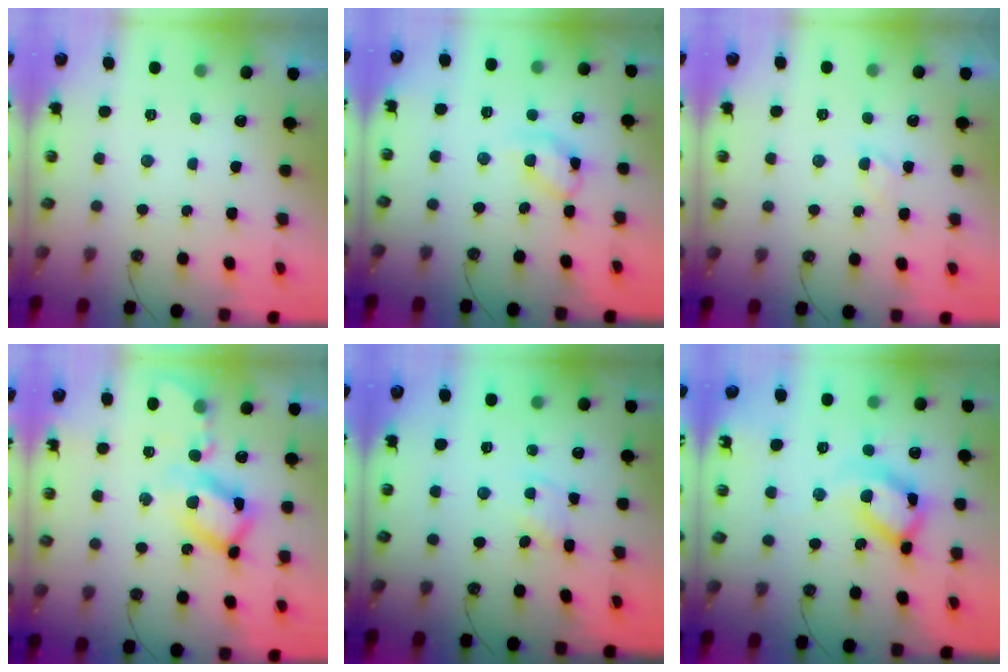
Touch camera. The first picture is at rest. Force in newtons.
{"total": 11.1, "press": 11.0, "slide": 0.9}
{"total": 2.3, "press": 2.2, "slide": 0.3}
{"total": 13.6, "press": 13.6, "slide": 1.2}
{"total": 2.1, "press": 2.1, "slide": 0.3}
{"total": 18.5, "press": 18.4, "slide": 1.6}